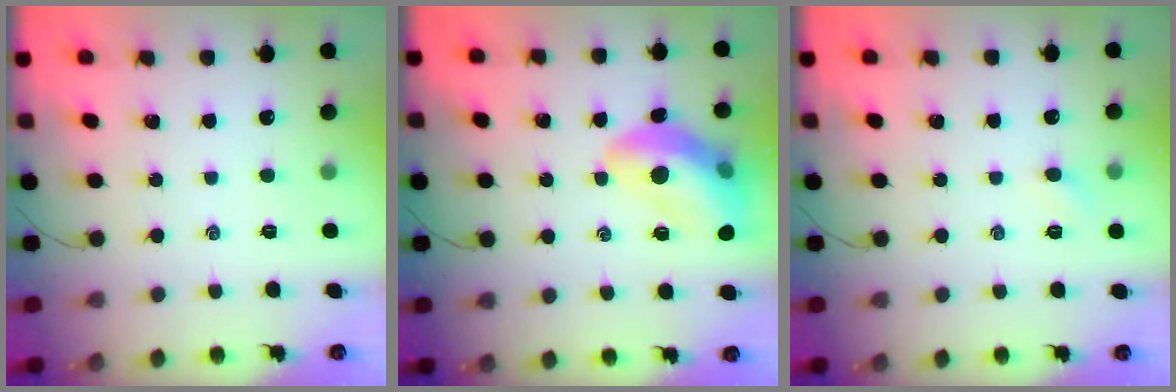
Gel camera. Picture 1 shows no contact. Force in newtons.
{"total": 15.2, "press": 15.0, "slide": 2.3}
{"total": 2.4, "press": 2.3, "slide": 0.7}